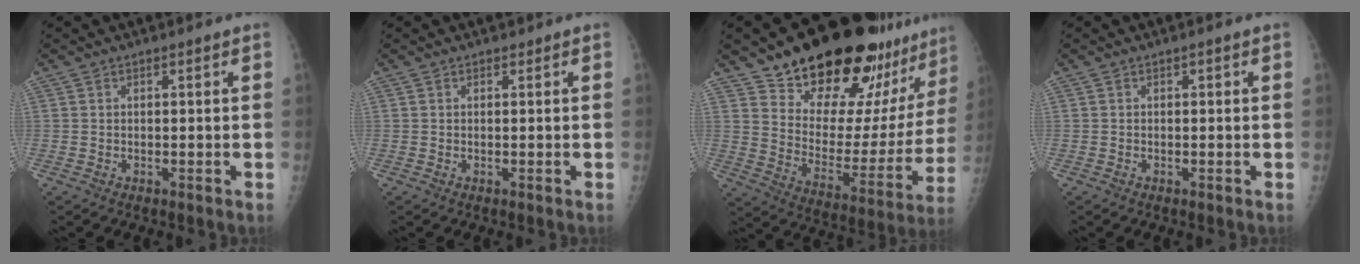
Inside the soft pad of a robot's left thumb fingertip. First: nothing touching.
{"total": 0.0}
{"total": 27.4, "force": [21.2, 10.1, 14.1], "torque": [-0.169, -0.117, 0.300]}
{"total": 0.0}